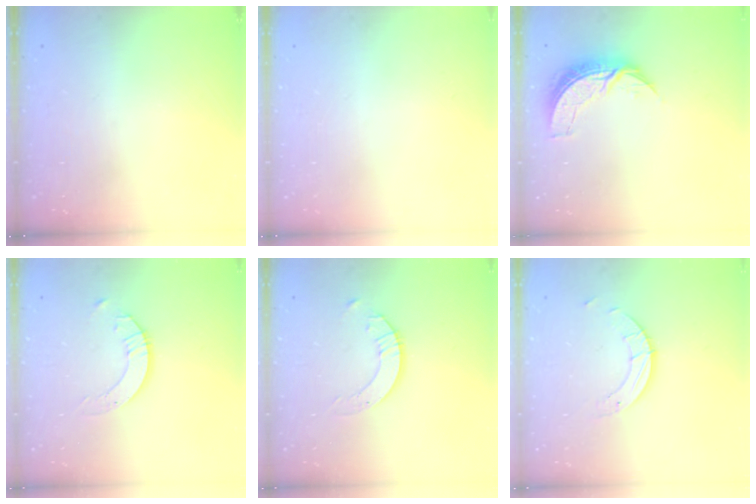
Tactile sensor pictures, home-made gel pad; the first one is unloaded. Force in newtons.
{"total": 0.0}
{"total": 7.3, "press": 7.3, "slide": 0.5}
{"total": 2.7, "press": 2.7, "slide": 0.2}
{"total": 2.7, "press": 2.7, "slide": 0.2}
{"total": 4.3, "press": 4.3, "slide": 0.3}